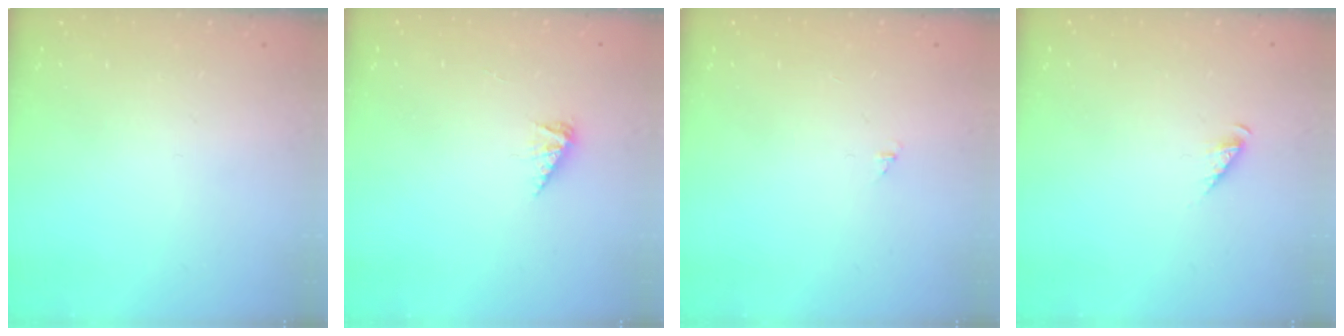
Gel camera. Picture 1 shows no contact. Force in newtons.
{"total": 2.5, "press": 2.5, "slide": 0.4}
{"total": 0.7, "press": 0.7, "slide": 0.1}
{"total": 2.8, "press": 2.8, "slide": 0.4}